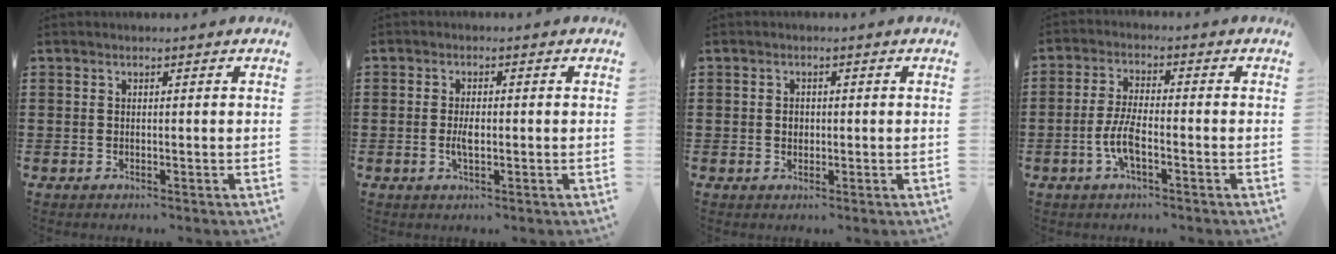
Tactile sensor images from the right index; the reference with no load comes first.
{"total": 2.6, "force": [-0.3, 1.2, 2.3], "torque": [-0.051, -0.001, -0.008]}
{"total": 1.4, "force": [0.0, 1.1, 0.8], "torque": [-0.018, 0.006, 0.000]}
{"total": 5.4, "force": [-1.9, 1.6, 4.8], "torque": [-0.118, -0.007, -0.043]}